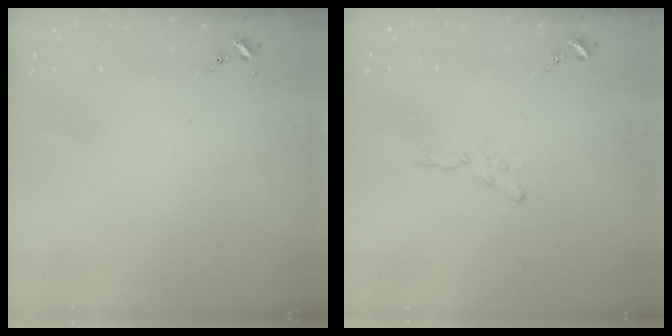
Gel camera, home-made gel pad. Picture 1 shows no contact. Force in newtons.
{"total": 3.9, "press": 3.9, "slide": 0.4}